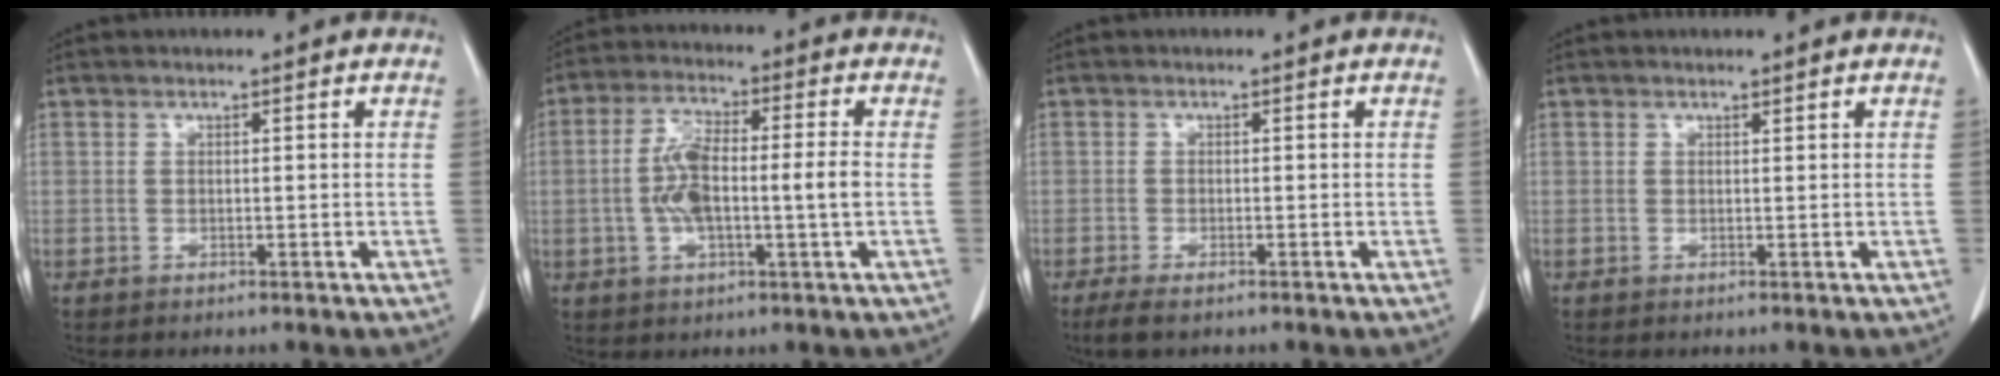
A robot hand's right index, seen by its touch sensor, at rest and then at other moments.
{"total": 9.6, "force": [-0.6, 1.8, 9.4], "torque": [-0.185, 0.014, -0.014]}
{"total": 3.0, "force": [-2.2, 0.8, 1.9], "torque": [-0.037, -0.009, -0.034]}
{"total": 0.0}